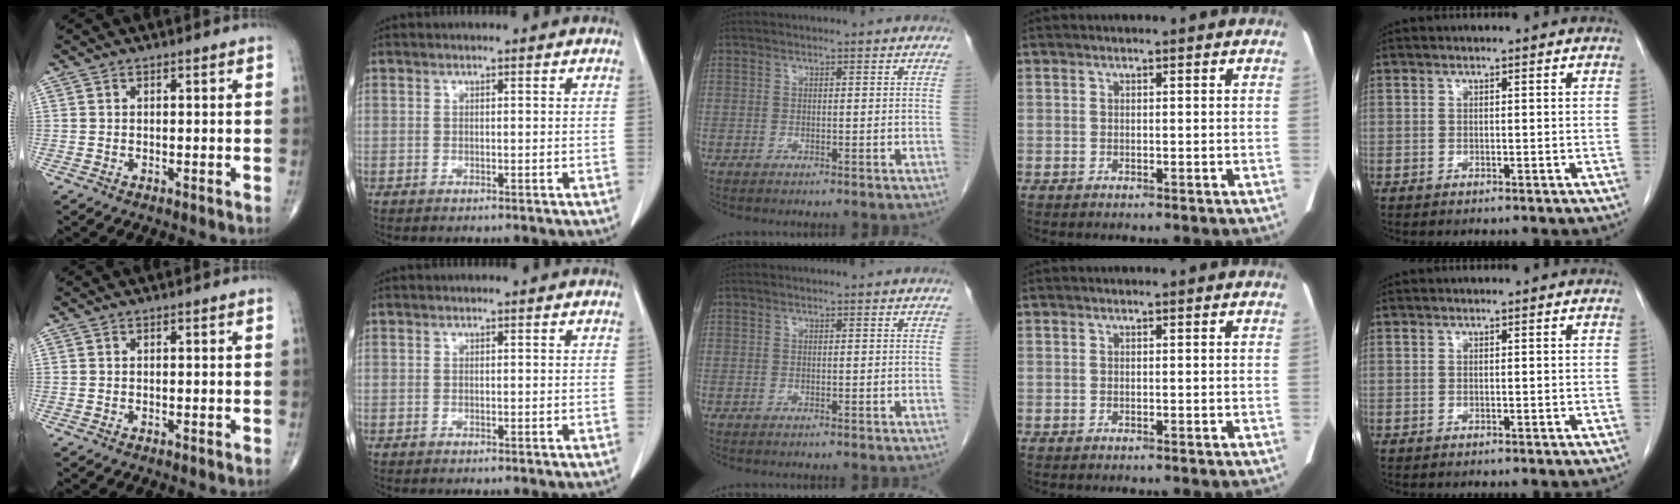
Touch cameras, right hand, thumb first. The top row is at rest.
{}